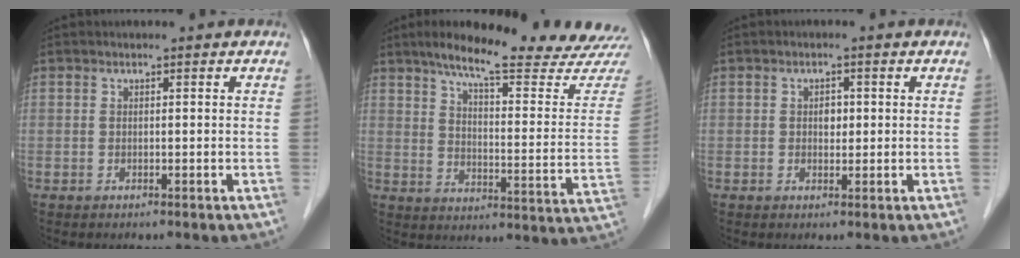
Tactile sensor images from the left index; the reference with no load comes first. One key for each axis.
{"total": 22.4, "fx": 19.8, "fy": 1.0, "fz": 10.5, "tx": -0.147, "ty": -0.062, "tz": 0.253}
{"total": 1.7, "fx": 0.2, "fy": 1.2, "fz": 1.2, "tx": -0.018, "ty": 0.003, "tz": 0.004}